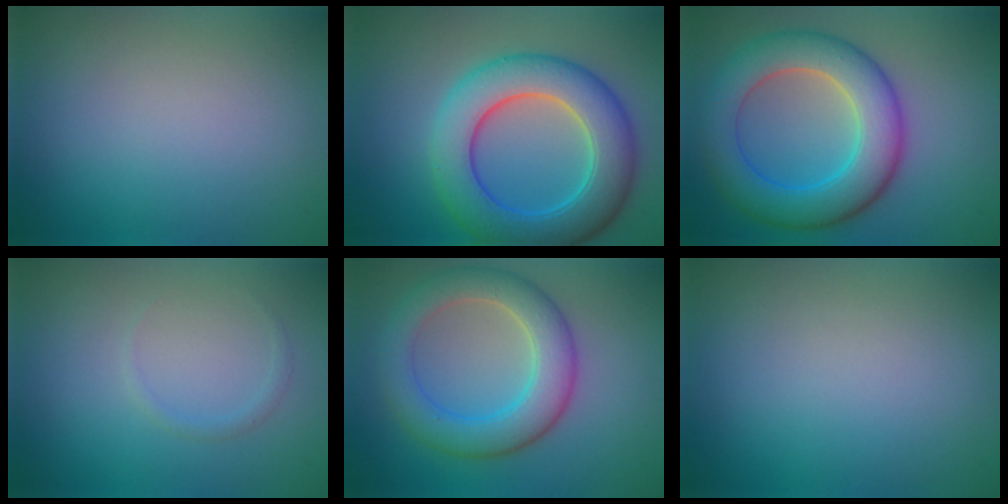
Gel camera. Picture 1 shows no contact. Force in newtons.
{"total": 8.9, "press": 8.8, "slide": 0.3}
{"total": 8.3, "press": 8.3, "slide": 0.2}
{"total": 0.7, "press": 0.7, "slide": 0.1}
{"total": 6.0, "press": 6.0, "slide": 0.1}
{"total": 0.0}